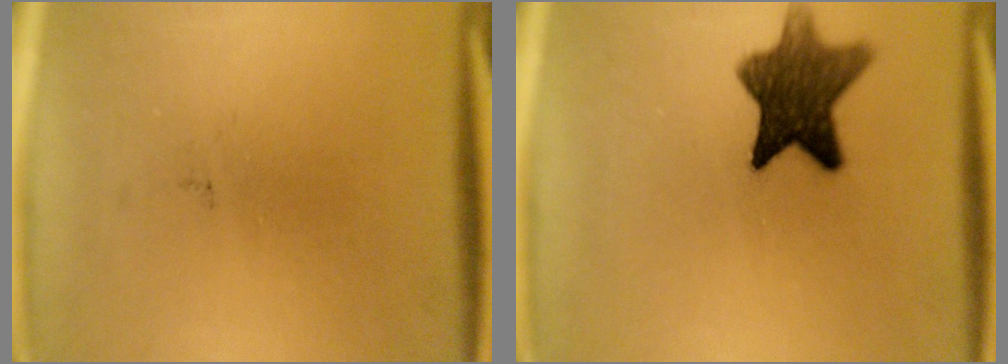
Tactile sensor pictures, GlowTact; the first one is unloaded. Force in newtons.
{"total": 10.3}